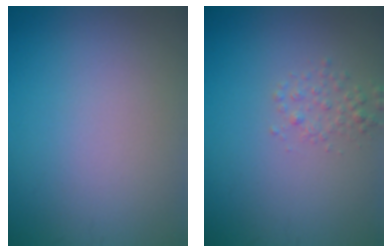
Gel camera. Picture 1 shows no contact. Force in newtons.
{"total": 1.4, "press": 1.4, "slide": 0.1}